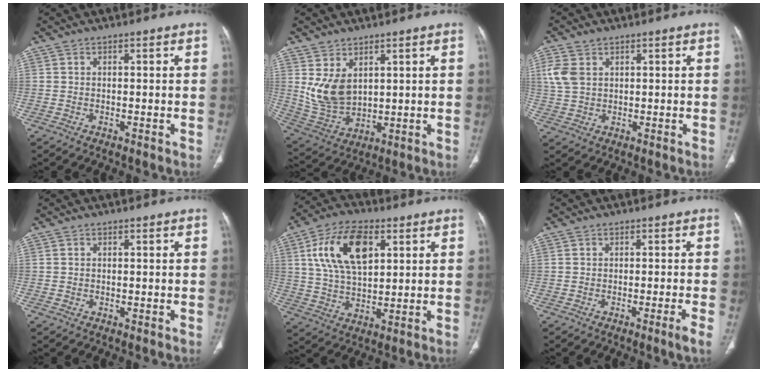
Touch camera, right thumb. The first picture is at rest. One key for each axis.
{"total": 9.4, "fx": 3.2, "fy": 6.1, "fz": 6.4, "tx": -0.116, "ty": -0.022, "tz": 0.087}
{"total": 5.2, "fx": 1.8, "fy": 3.7, "fz": 3.1, "tx": -0.070, "ty": 0.000, "tz": 0.045}
{"total": 0.0}
{"total": 14.9, "fx": 5.1, "fy": 8.0, "fz": 11.4, "tx": -0.198, "ty": -0.005, "tz": 0.096}
{"total": 2.0, "fx": -1.0, "fy": -0.5, "fz": 1.7, "tx": -0.034, "ty": -0.007, "tz": -0.017}